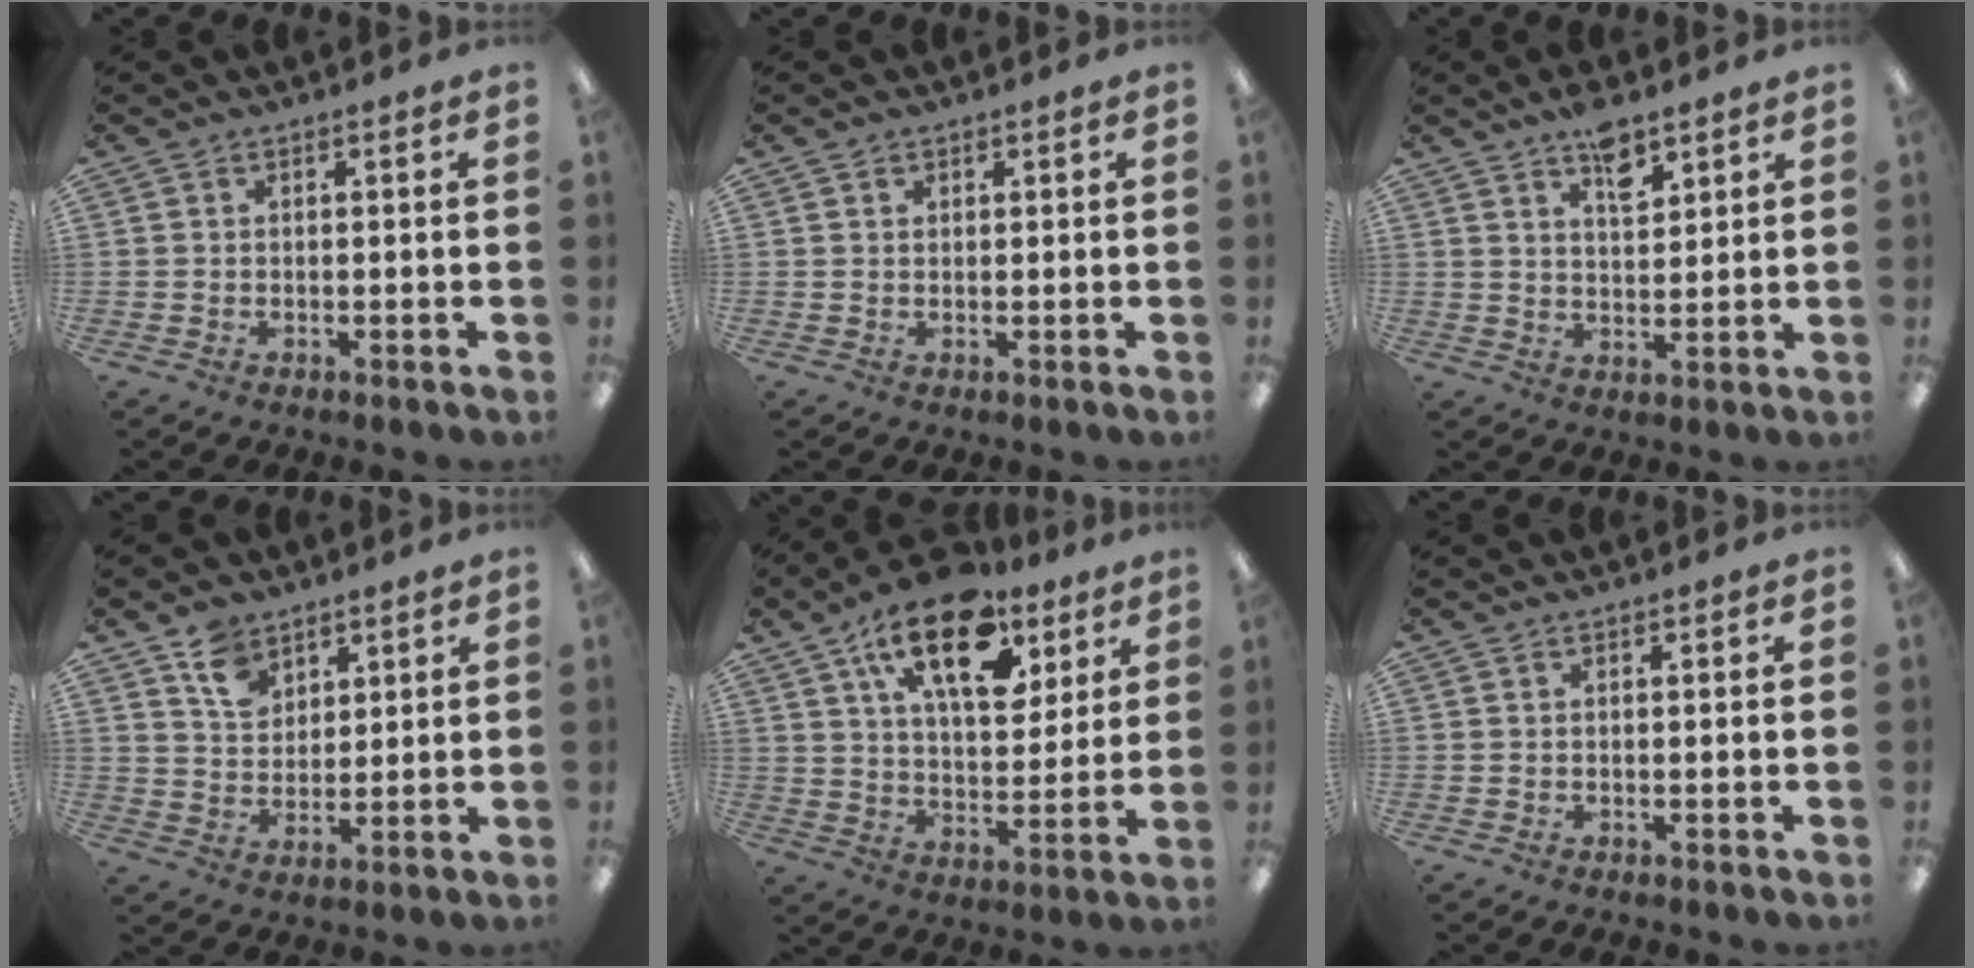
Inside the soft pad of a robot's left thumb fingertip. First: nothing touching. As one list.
[{"total": 1.0, "force": [0.6, 0.7, 0.3], "torque": [-0.007, 0.002, 0.011]}, {"total": 6.8, "force": [4.9, 2.9, 3.7], "torque": [-0.046, -0.028, 0.081]}, {"total": 8.1, "force": [5.3, 5.3, 2.9], "torque": [-0.054, -0.012, 0.100]}, {"total": 19.2, "force": [11.0, 9.6, 12.4], "torque": [-0.187, -0.047, 0.186]}, {"total": 0.0}]